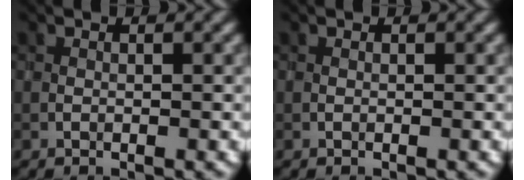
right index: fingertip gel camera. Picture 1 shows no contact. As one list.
[{"total": 0.0}]